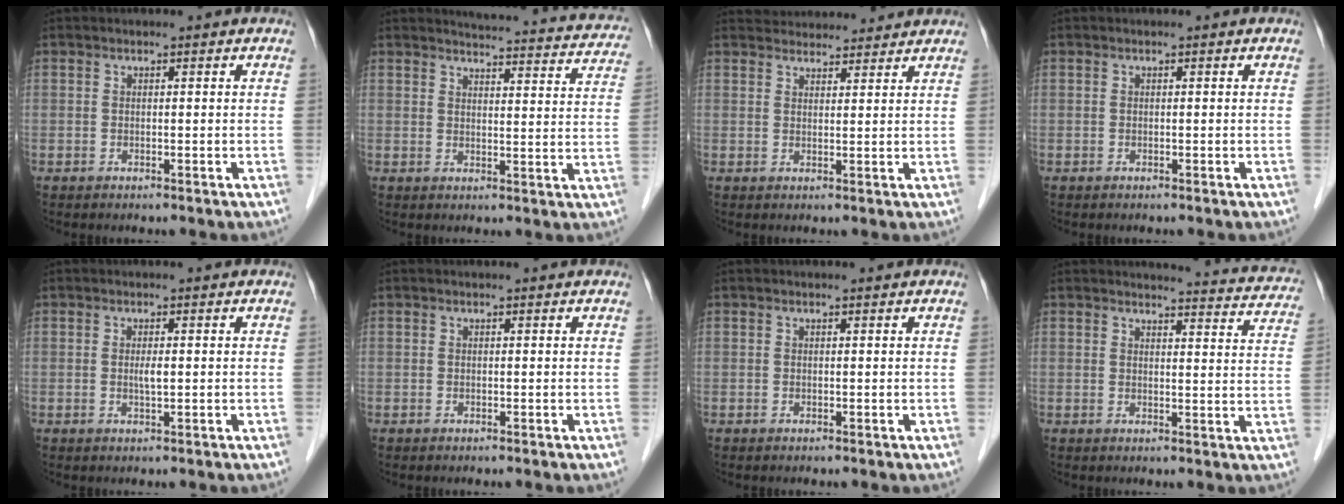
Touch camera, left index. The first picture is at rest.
{"total": 18.4, "force": [17.6, 2.7, 4.7], "torque": [-0.046, -0.042, 0.184]}
{"total": 8.7, "force": [8.4, 1.8, 1.4], "torque": [-0.016, 0.030, 0.112]}
{"total": 0.0}
{"total": 1.4, "force": [0.1, 0.2, 1.4], "torque": [-0.028, -0.001, 0.001]}
{"total": 0.9, "force": [0.9, 0.1, 0.2], "torque": [-0.009, 0.008, 0.010]}
{"total": 0.0}
{"total": 12.4, "force": [12.1, 1.6, 2.2], "torque": [-0.002, -0.049, 0.106]}